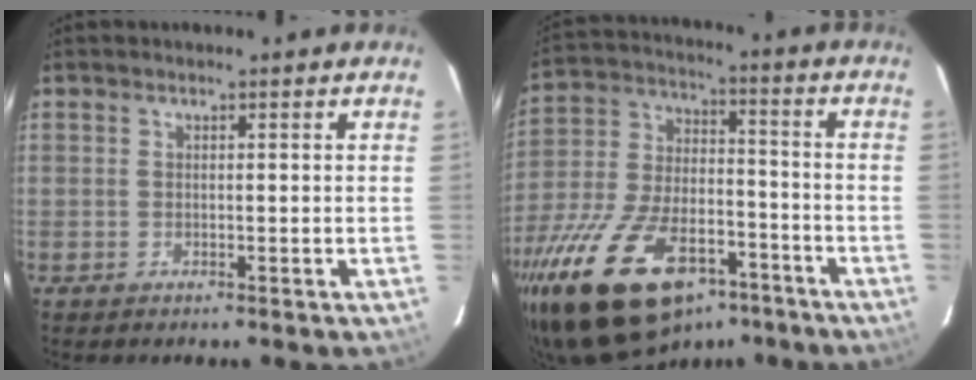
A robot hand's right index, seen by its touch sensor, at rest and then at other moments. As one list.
[{"total": 27.4, "force": [-17.1, 13.5, 16.5], "torque": [-0.335, -0.012, -0.271]}]